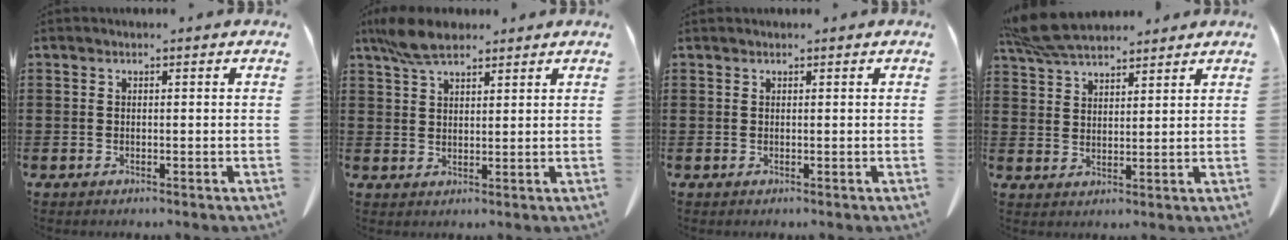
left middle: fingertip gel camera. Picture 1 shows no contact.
{"total": 6.1, "force": [4.6, 2.2, 3.4], "torque": [-0.080, -0.001, 0.088]}
{"total": 0.0}
{"total": 7.2, "force": [6.3, 1.8, 3.0], "torque": [-0.079, -0.011, 0.123]}